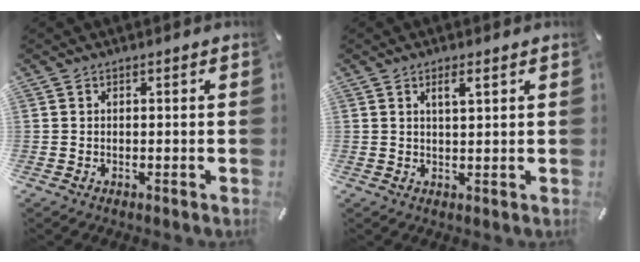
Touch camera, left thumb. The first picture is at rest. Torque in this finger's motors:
{"motor_torque": [0.41, 0.46, 0.40, -0.30, 0.16]}